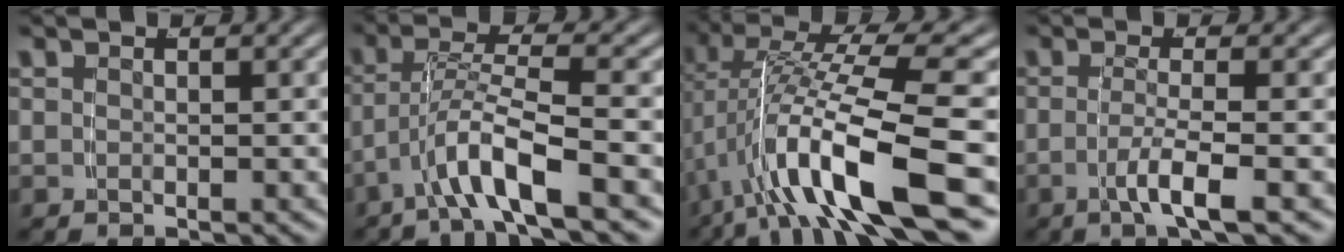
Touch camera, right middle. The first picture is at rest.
{"total": 4.3, "force": [-2.1, 0.4, 3.7], "torque": [-0.071, -0.004, -0.029]}
{"total": 9.5, "force": [-1.6, 2.8, 8.9], "torque": [-0.165, -0.005, -0.016]}
{"total": 3.3, "force": [-1.5, -0.4, 3.0], "torque": [-0.060, -0.015, -0.018]}